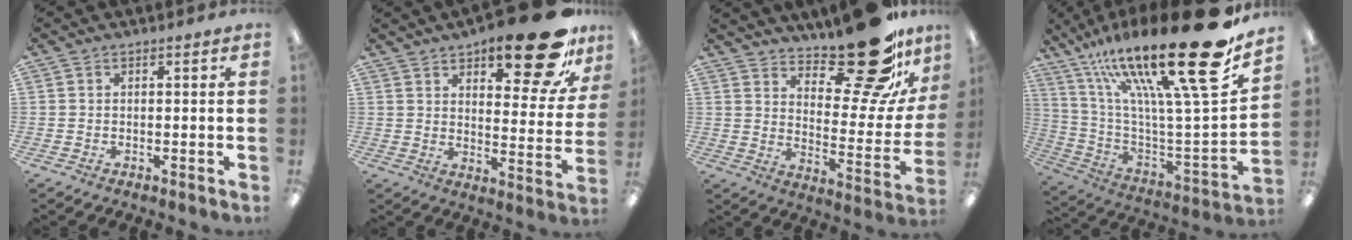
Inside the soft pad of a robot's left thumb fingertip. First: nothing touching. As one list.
[{"total": 20.5, "force": [13.8, 7.4, 13.2], "torque": [-0.170, -0.089, 0.223]}, {"total": 22.1, "force": [16.8, 7.6, 12.3], "torque": [-0.152, -0.126, 0.275]}, {"total": 30.7, "force": [19.5, 6.1, 22.9], "torque": [-0.357, -0.141, 0.314]}]